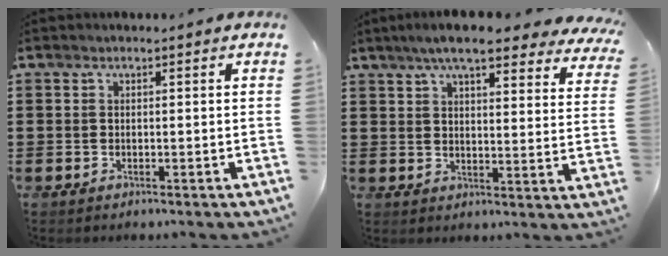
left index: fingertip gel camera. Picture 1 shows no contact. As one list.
[{"total": 8.0, "force": [6.7, 0.8, 4.4], "torque": [-0.090, -0.020, 0.115]}]